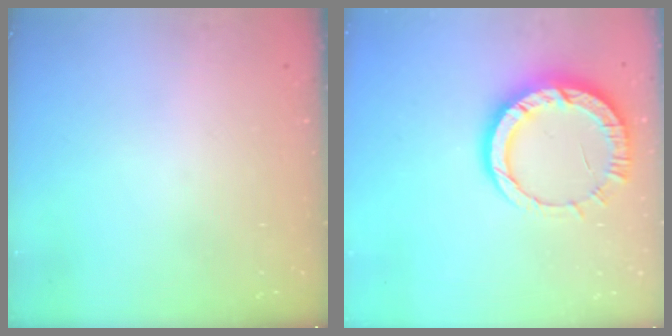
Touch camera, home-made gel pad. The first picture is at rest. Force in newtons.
{"total": 12.1, "press": 12.0, "slide": 1.2}